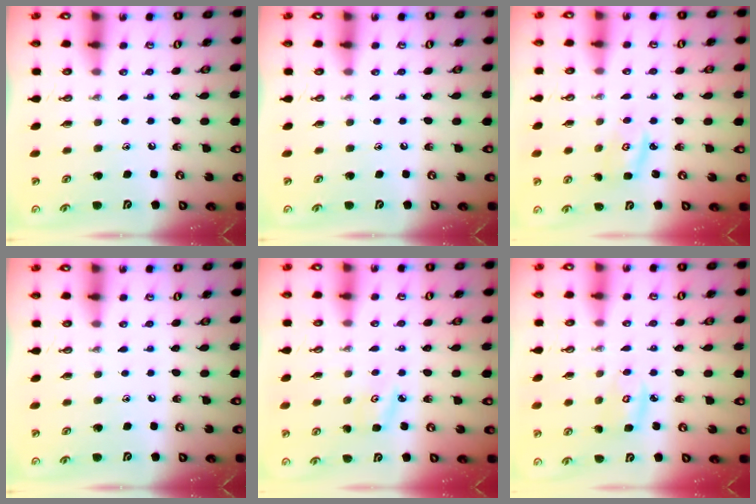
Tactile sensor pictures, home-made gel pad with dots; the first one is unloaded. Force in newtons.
{"total": 0.0}
{"total": 2.3, "press": 2.3, "slide": 0.2}
{"total": 0.0}
{"total": 3.9, "press": 3.8, "slide": 0.5}
{"total": 3.9, "press": 3.9, "slide": 0.5}